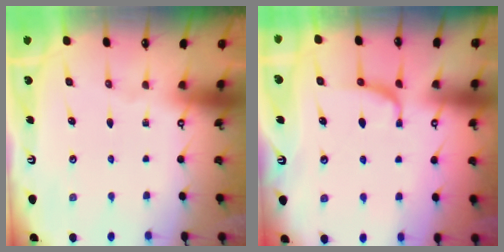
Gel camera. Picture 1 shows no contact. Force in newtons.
{"total": 1.7, "press": 1.5, "slide": 0.9}